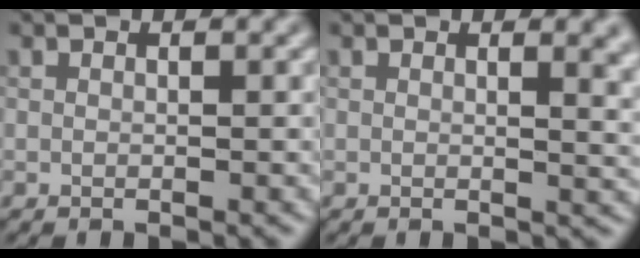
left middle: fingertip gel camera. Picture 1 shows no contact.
{"total": 3.2, "force": [1.4, 1.3, 2.6], "torque": [-0.020, 0.001, 0.017]}